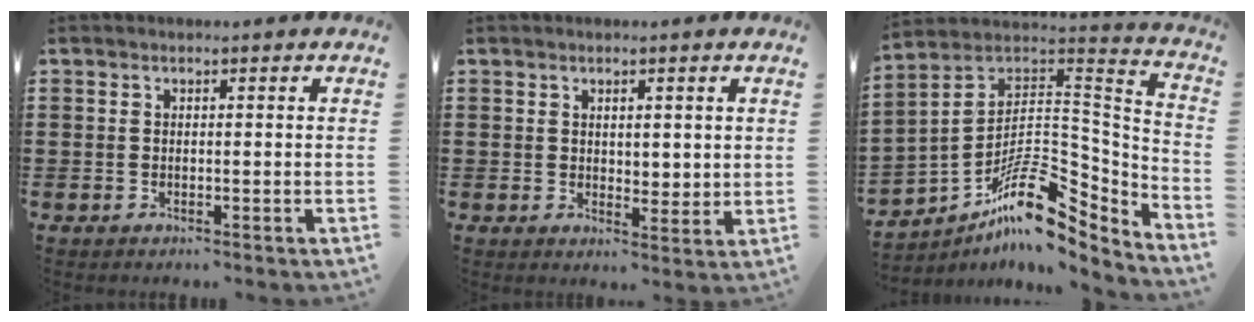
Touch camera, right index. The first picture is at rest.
{"total": 2.3, "force": [1.5, 1.5, 0.8], "torque": [-0.014, 0.007, 0.026]}
{"total": 13.0, "force": [-7.2, 6.0, 9.0], "torque": [-0.139, 0.004, -0.133]}